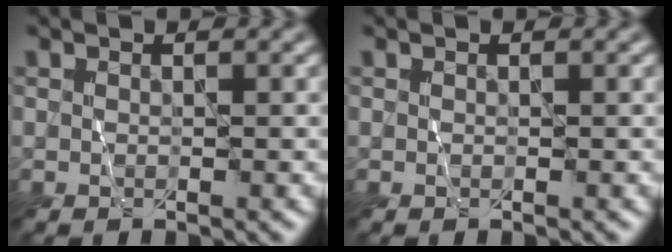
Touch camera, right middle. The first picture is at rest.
{"total": 0.0}